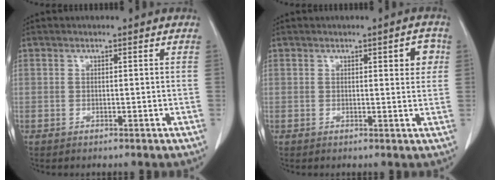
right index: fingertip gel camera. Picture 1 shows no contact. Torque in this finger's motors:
{"motor_torque": [0.20, 0.28, 0.10, 0.00]}